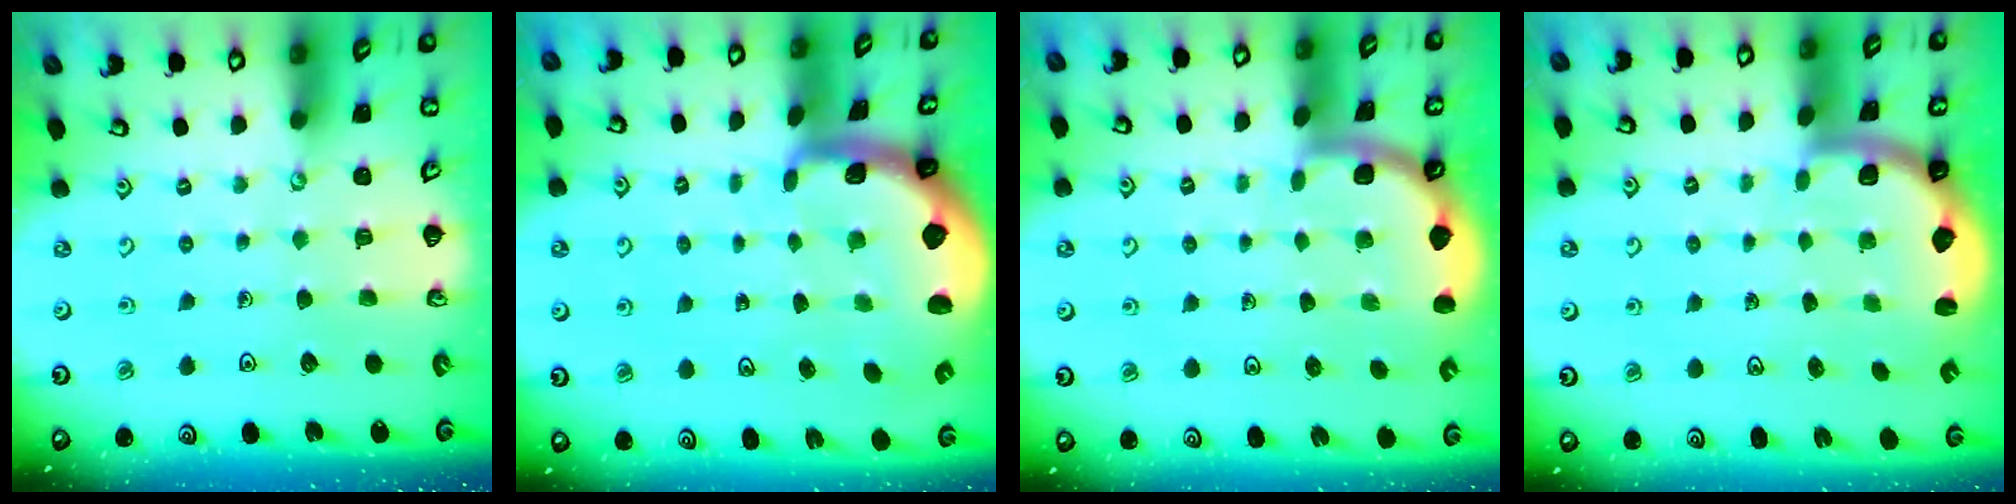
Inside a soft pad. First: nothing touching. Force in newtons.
{"total": 2.9, "press": 2.9, "slide": 0.5}
{"total": 1.7, "press": 1.7, "slide": 0.0}
{"total": 1.9, "press": 1.8, "slide": 0.5}